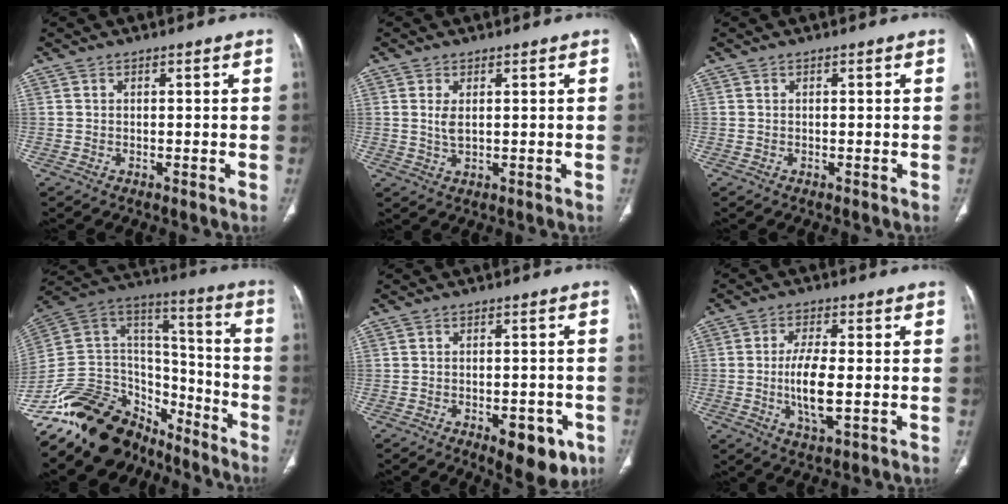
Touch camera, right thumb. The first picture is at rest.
{"total": 2.7, "force": [0.6, 1.3, 2.3], "torque": [-0.049, -0.005, 0.016]}
{"total": 0.0}
{"total": 28.2, "force": [-20.0, 15.3, 12.8], "torque": [-0.259, 0.077, -0.351]}
{"total": 10.2, "force": [-5.0, 4.9, 7.4], "torque": [-0.064, 0.016, -0.056]}
{"total": 8.6, "force": [-1.1, 3.1, 8.0], "torque": [-0.159, -0.006, -0.021]}